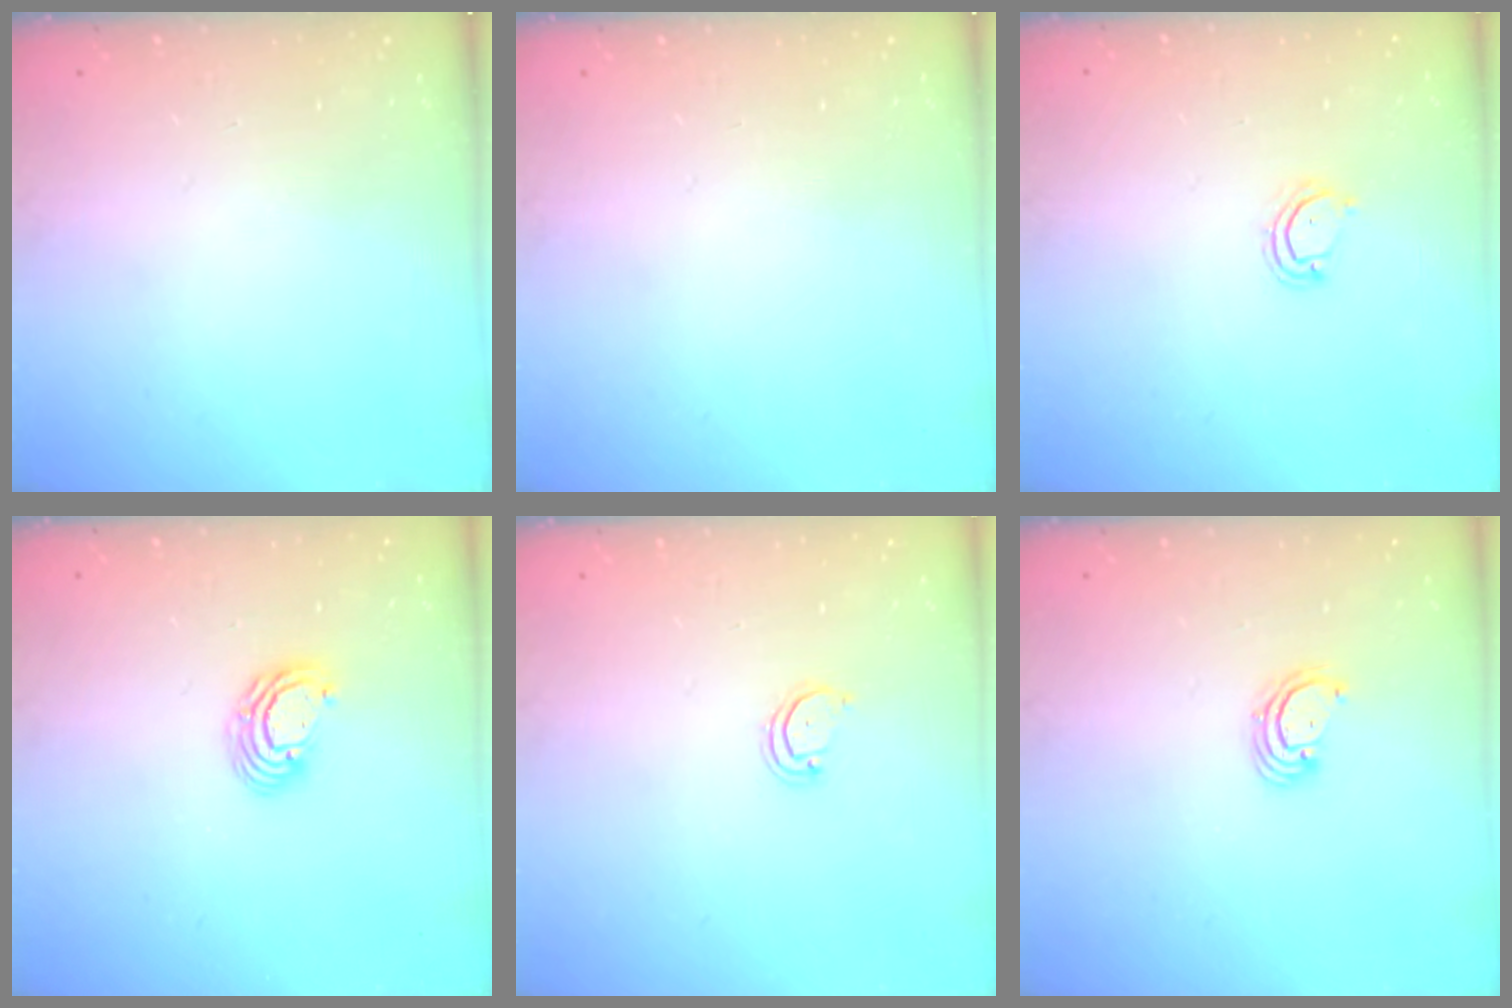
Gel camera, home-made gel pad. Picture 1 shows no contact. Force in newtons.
{"total": 0.0}
{"total": 3.9, "press": 3.9, "slide": 0.4}
{"total": 5.4, "press": 5.4, "slide": 0.2}
{"total": 2.5, "press": 2.5, "slide": 0.2}
{"total": 3.5, "press": 3.5, "slide": 0.1}